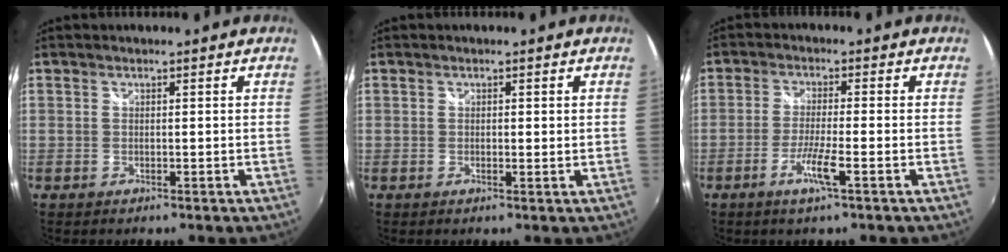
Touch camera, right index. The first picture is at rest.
{"total": 0.7, "force": [0.3, 0.3, 0.6], "torque": [-0.011, -0.002, 0.003]}
{"total": 5.1, "force": [-2.6, -0.2, 4.4], "torque": [-0.091, -0.009, -0.051]}